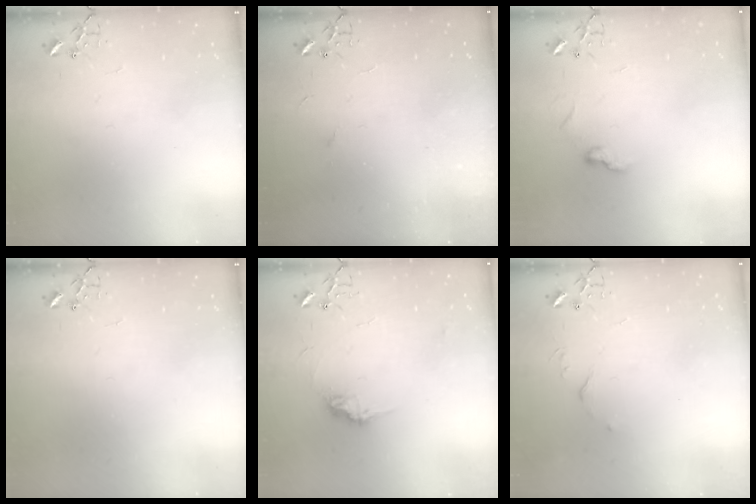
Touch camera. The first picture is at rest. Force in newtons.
{"total": 2.3, "press": 2.3, "slide": 0.4}
{"total": 6.8, "press": 6.7, "slide": 0.6}
{"total": 0.0}
{"total": 8.9, "press": 8.9, "slide": 0.5}
{"total": 3.8, "press": 3.7, "slide": 0.6}